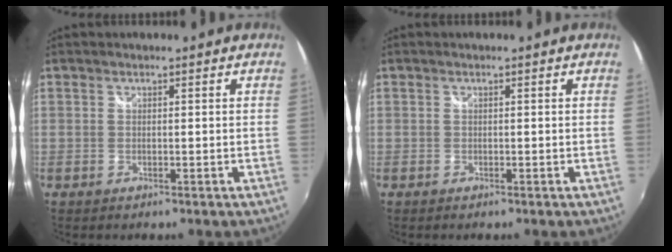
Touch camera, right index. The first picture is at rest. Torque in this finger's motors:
{"motor_torque": [-0.01, -0.18, 0.03, 0.00]}